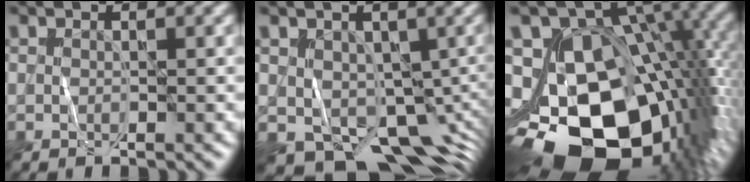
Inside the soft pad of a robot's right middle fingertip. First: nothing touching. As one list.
[{"total": 8.8, "force": [-3.3, 5.5, 6.1], "torque": [-0.083, -0.025, -0.055]}, {"total": 18.3, "force": [-5.6, 12.5, 12.2], "torque": [-0.182, -0.016, -0.066]}]